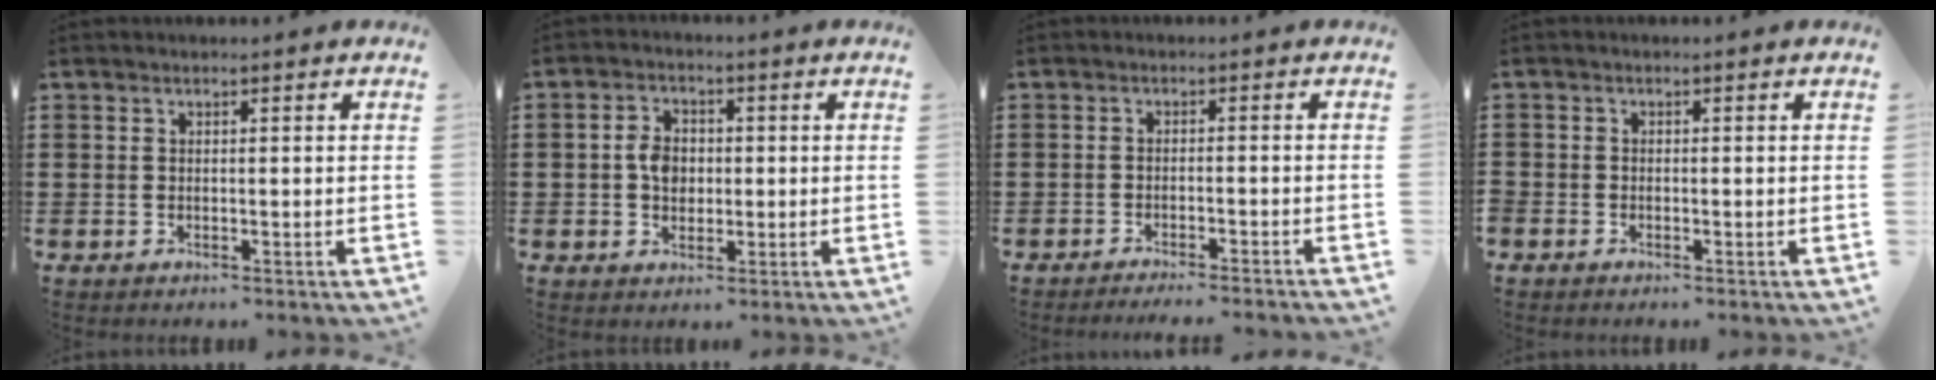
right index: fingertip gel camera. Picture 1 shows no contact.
{"total": 4.0, "force": [-0.2, 3.0, 2.7], "torque": [-0.064, 0.007, -0.008]}
{"total": 2.1, "force": [-2.0, -0.6, 0.4], "torque": [-0.009, -0.002, -0.039]}
{"total": 0.7, "force": [-0.6, 0.4, 0.1], "torque": [-0.002, -0.001, -0.013]}